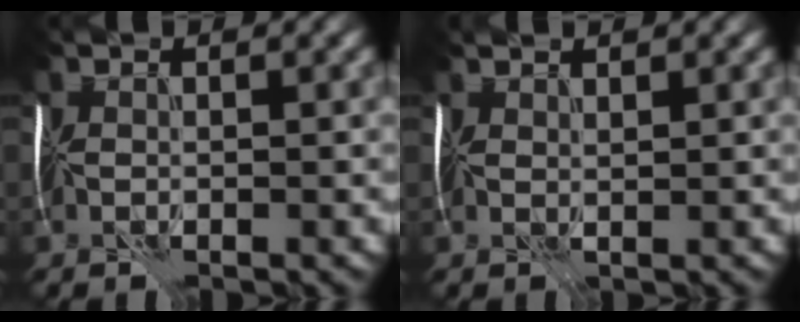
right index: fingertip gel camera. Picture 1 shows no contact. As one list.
[{"total": 2.0, "force": [1.8, 0.6, 0.6], "torque": [-0.007, 0.021, 0.016]}]